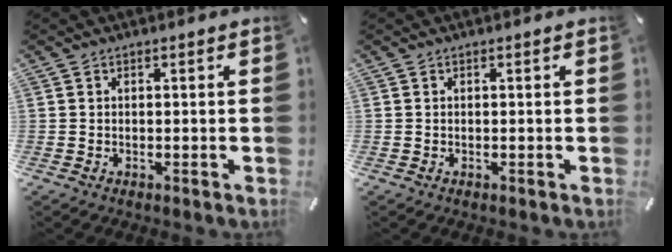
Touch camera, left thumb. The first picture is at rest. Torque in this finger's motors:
{"motor_torque": [-0.11, -0.11, 0.00, 0.02, 0.00]}